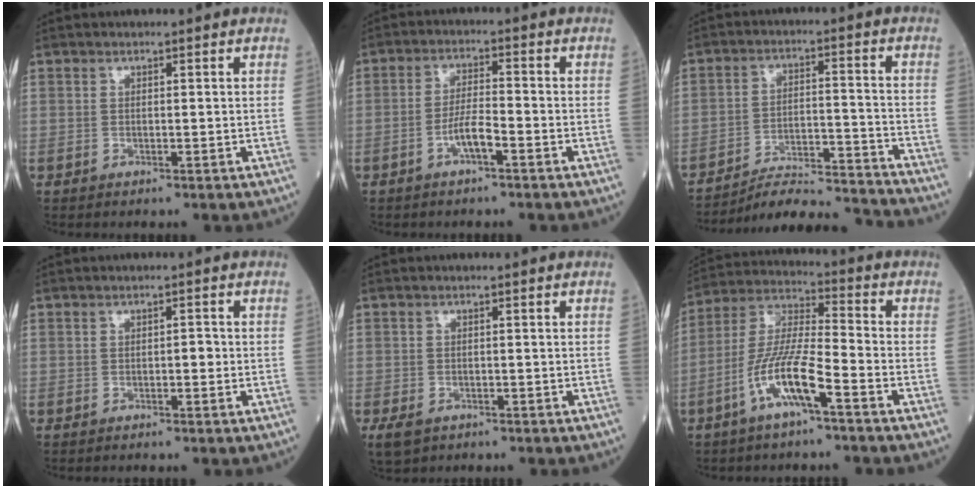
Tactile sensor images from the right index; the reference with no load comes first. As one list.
[{"total": 4.2, "force": [-2.1, 0.6, 3.6], "torque": [-0.069, 0.008, -0.039]}, {"total": 14.8, "force": [-14.5, -0.6, 2.9], "torque": [-0.042, 0.008, -0.220]}, {"total": 1.2, "force": [-0.2, 0.5, 1.0], "torque": [-0.010, 0.004, -0.006]}, {"total": 3.0, "force": [-1.8, 1.9, 1.5], "torque": [-0.033, -0.005, -0.025]}, {"total": 10.7, "force": [-5.1, 1.2, 9.4], "torque": [-0.194, 0.002, -0.103]}]